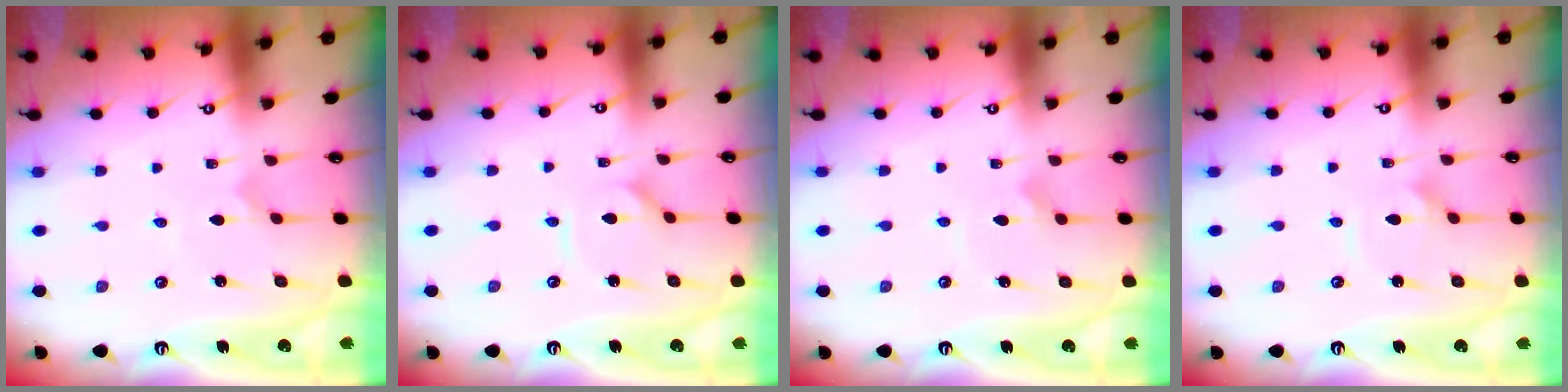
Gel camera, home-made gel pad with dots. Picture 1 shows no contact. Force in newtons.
{"total": 1.5, "press": 1.4, "slide": 0.3}
{"total": 3.6, "press": 3.6, "slide": 0.2}
{"total": 2.1, "press": 2.1, "slide": 0.1}